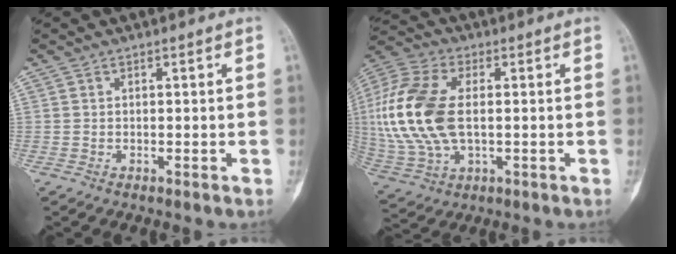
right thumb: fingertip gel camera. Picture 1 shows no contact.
{"total": 18.8, "force": [0.9, 10.7, 15.4], "torque": [-0.348, 0.005, 0.021]}